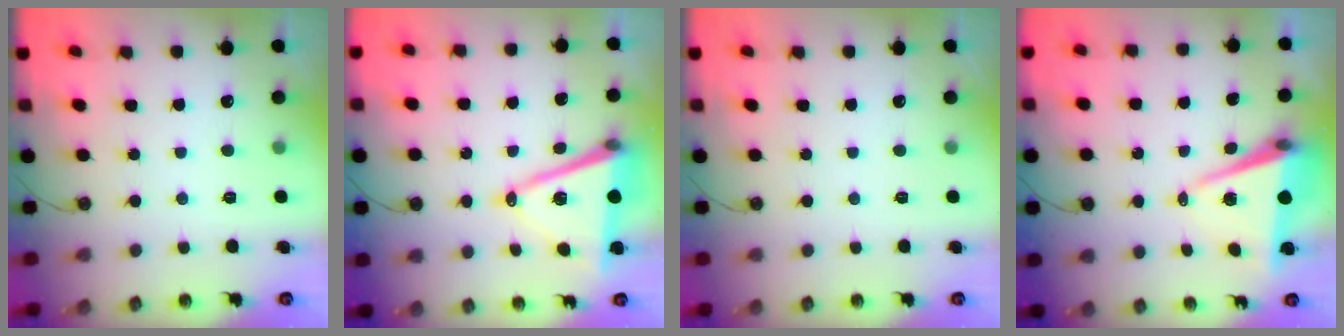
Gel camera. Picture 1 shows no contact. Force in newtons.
{"total": 14.6, "press": 14.1, "slide": 3.8}
{"total": 0.0}
{"total": 7.4, "press": 6.2, "slide": 4.1}